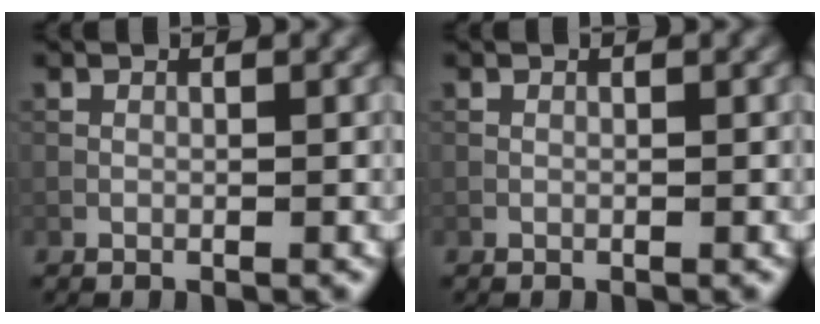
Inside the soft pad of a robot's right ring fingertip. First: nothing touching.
{"total": 0.0}